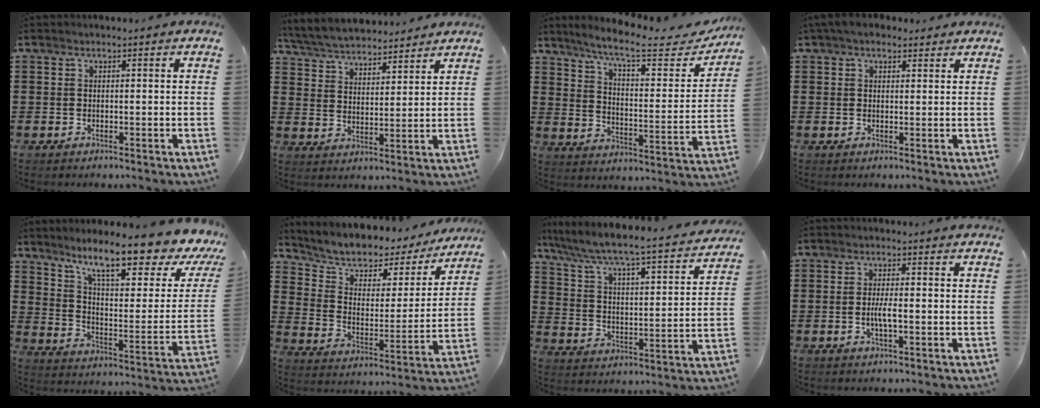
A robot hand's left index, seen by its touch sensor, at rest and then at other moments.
{"total": 5.3, "force": [5.2, 0.6, 0.7], "torque": [-0.039, -0.027, 0.091]}
{"total": 8.9, "force": [7.3, 0.7, 5.0], "torque": [-0.110, -0.044, 0.118]}
{"total": 3.6, "force": [2.8, 1.6, 1.5], "torque": [-0.038, 0.001, 0.053]}
{"total": 12.7, "force": [9.6, 1.5, 8.2], "torque": [-0.152, -0.068, 0.153]}
{"total": 5.2, "force": [4.2, 2.6, 1.3], "torque": [-0.049, -0.040, 0.067]}
{"total": 5.0, "force": [4.5, -0.1, 2.3], "torque": [-0.068, -0.046, 0.061]}
{"total": 2.9, "force": [-0.7, 0.6, 2.8], "torque": [-0.056, -0.004, -0.014]}